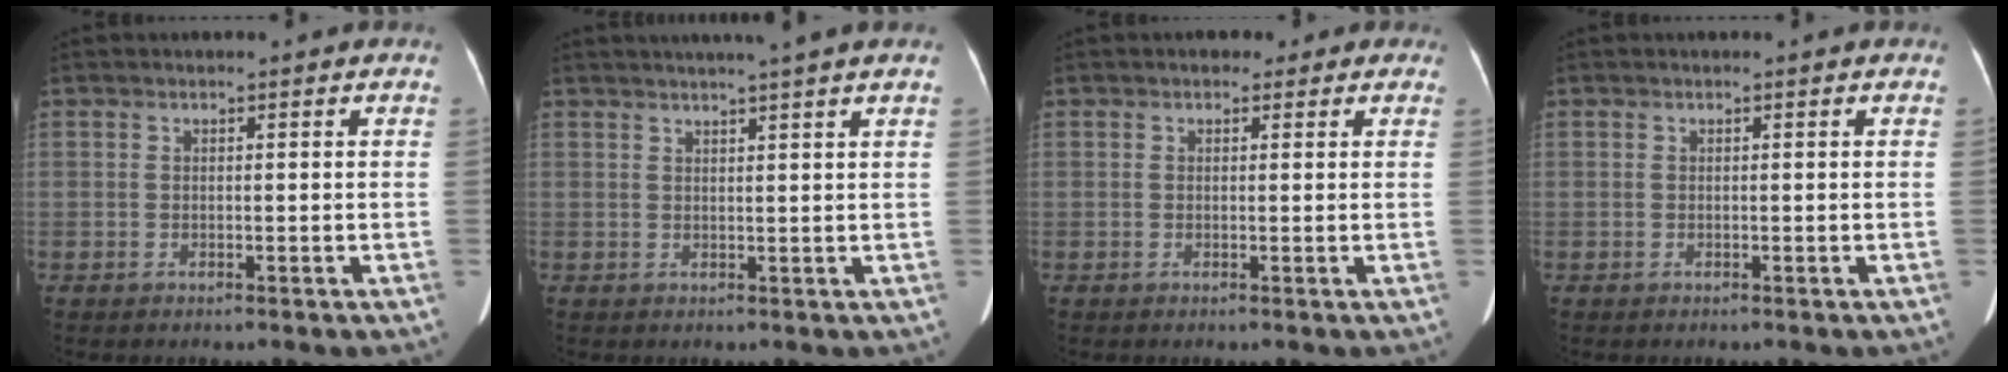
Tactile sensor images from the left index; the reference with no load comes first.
{"total": 5.7, "force": [4.7, -1.3, 3.1], "torque": [-0.039, 0.016, 0.058]}
{"total": 2.3, "force": [1.4, 1.7, 0.9], "torque": [-0.007, 0.012, 0.012]}
{"total": 0.0}